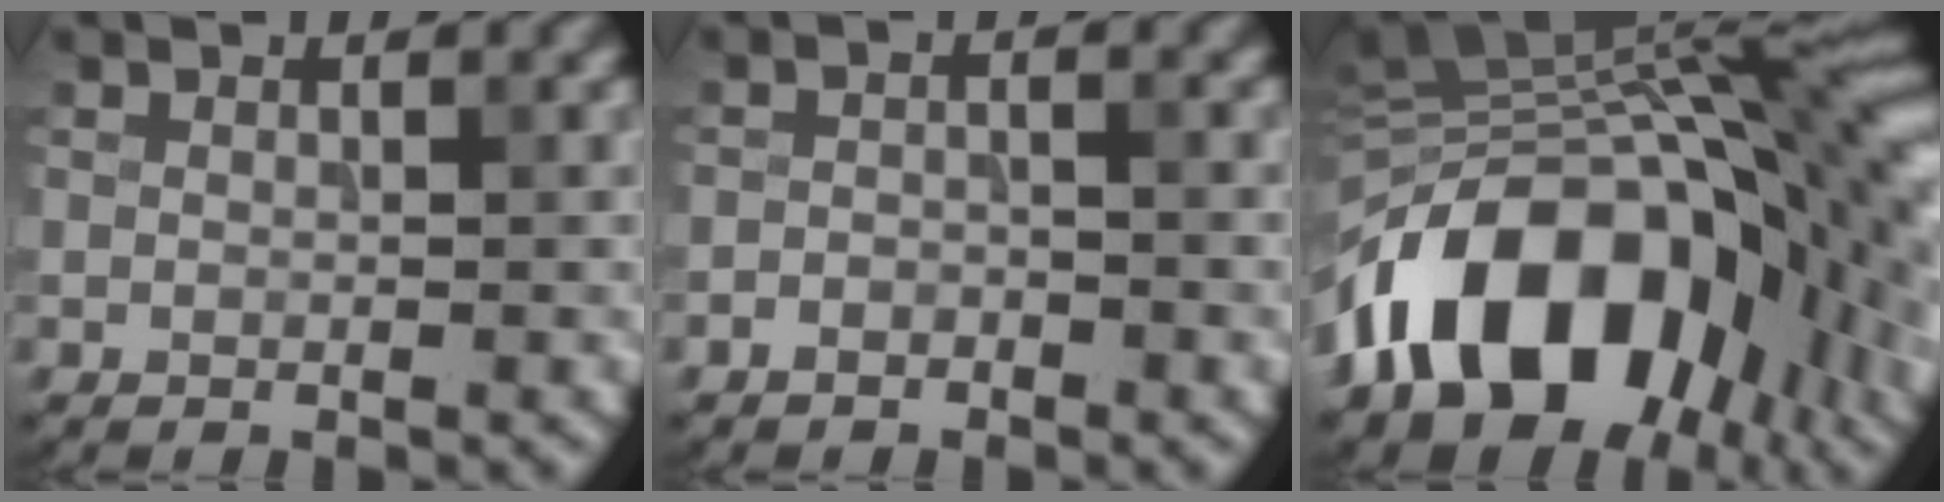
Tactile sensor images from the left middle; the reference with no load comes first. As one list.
[{"total": 1.4, "force": [-1.0, 0.7, 0.5], "torque": [-0.007, 0.003, -0.021]}, {"total": 16.2, "force": [-5.3, 10.0, 11.6], "torque": [-0.159, 0.017, -0.099]}]